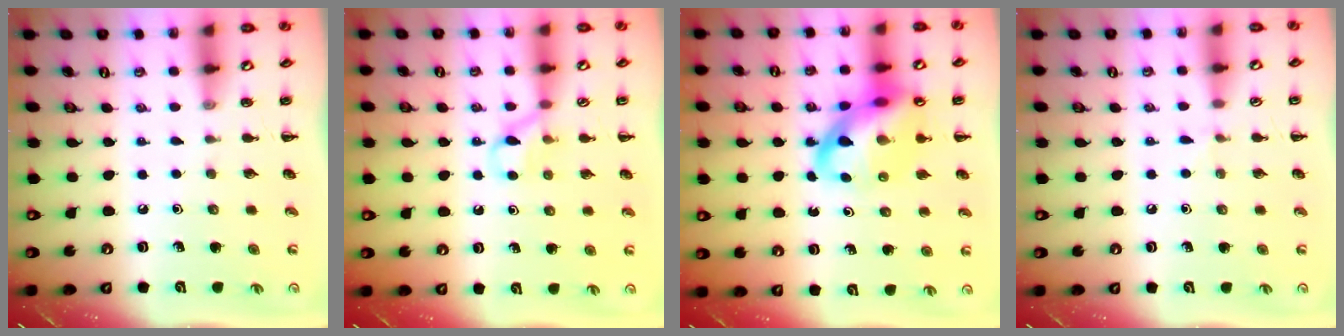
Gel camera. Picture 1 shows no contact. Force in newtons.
{"total": 6.0, "press": 5.7, "slide": 1.8}
{"total": 16.2, "press": 15.9, "slide": 3.2}
{"total": 2.8, "press": 2.5, "slide": 1.1}